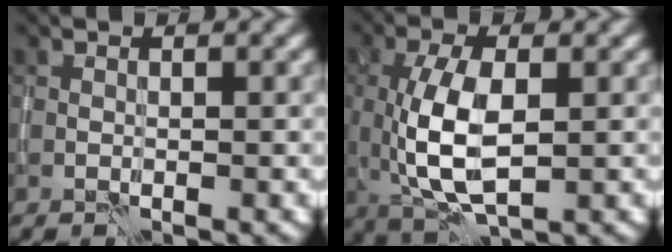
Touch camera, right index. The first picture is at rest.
{"total": 7.1, "force": [-0.3, 3.1, 6.4], "torque": [-0.144, -0.003, -0.003]}